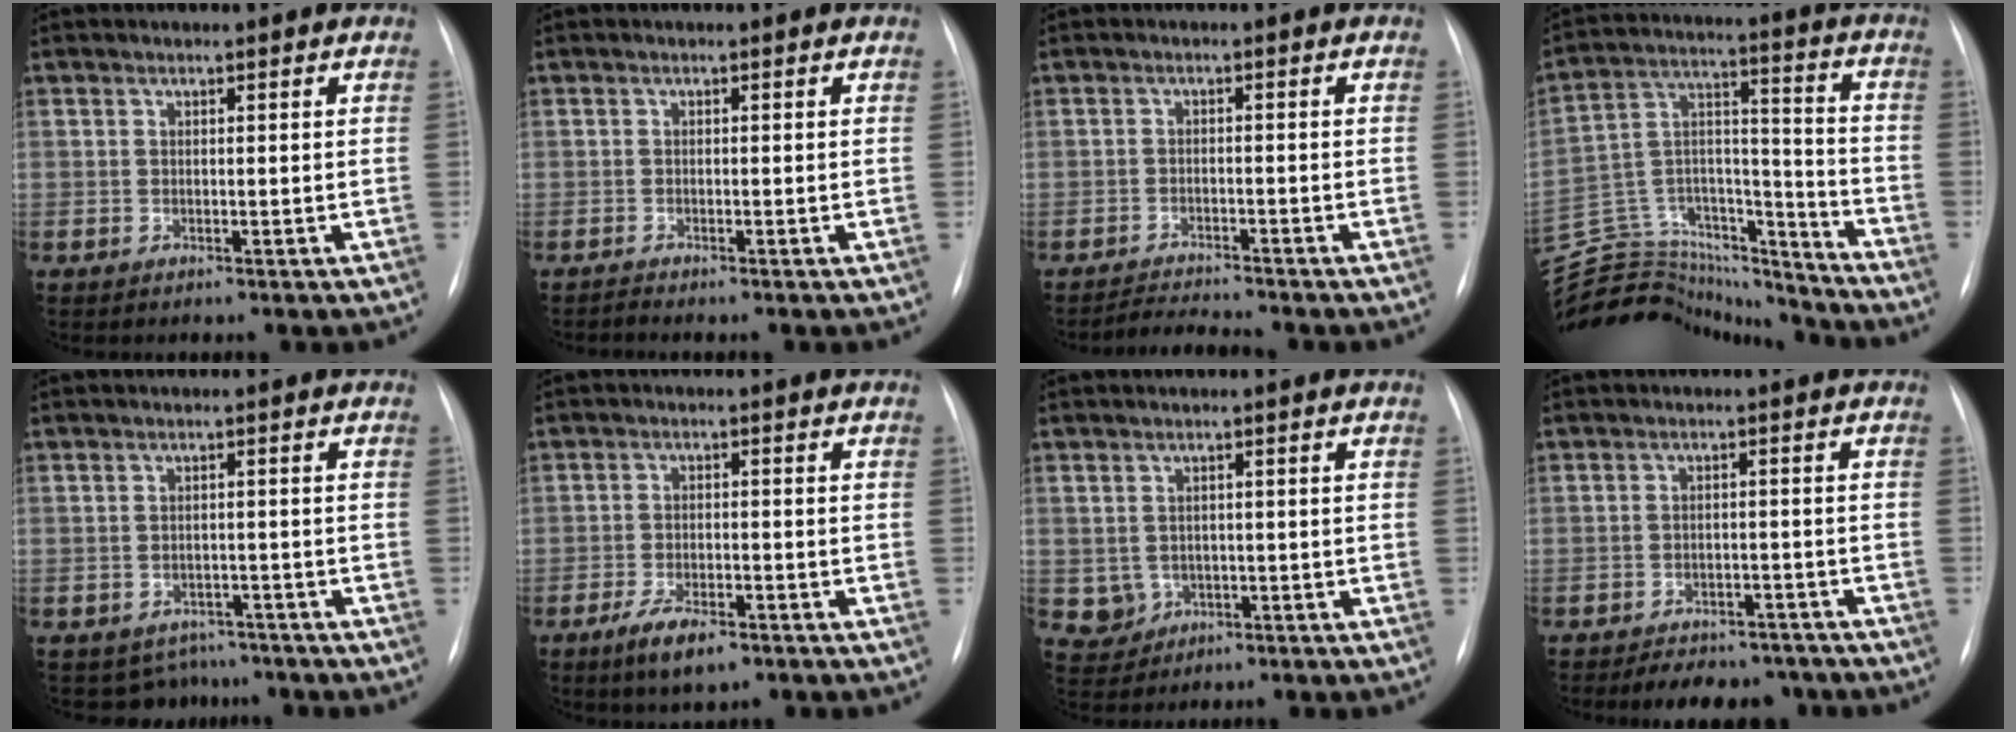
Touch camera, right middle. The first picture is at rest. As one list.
[{"total": 0.6, "force": [-0.5, -0.2, 0.0], "torque": [0.003, -0.003, -0.008]}, {"total": 3.6, "force": [-3.5, -0.8, 0.4], "torque": [-0.015, -0.018, -0.058]}, {"total": 27.4, "force": [-25.5, 7.0, 7.0], "torque": [-0.176, 0.030, -0.398]}, {"total": 4.9, "force": [-4.1, 2.7, -0.6], "torque": [0.016, 0.018, -0.052]}, {"total": 5.7, "force": [-3.7, 1.9, 4.0], "torque": [-0.077, -0.008, -0.057]}, {"total": 3.5, "force": [-0.6, 3.4, 0.7], "torque": [-0.007, 0.003, -0.001]}, {"total": 9.3, "force": [-8.0, 4.1, 2.5], "torque": [-0.027, 0.007, -0.100]}]